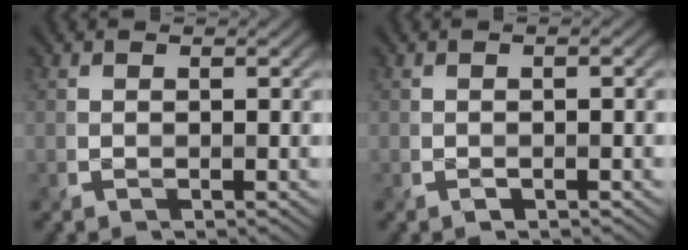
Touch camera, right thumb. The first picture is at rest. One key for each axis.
{"total": 0.9, "fx": -0.4, "fy": 0.0, "fz": 0.8, "tx": -0.012, "ty": 0.003, "tz": -0.008}